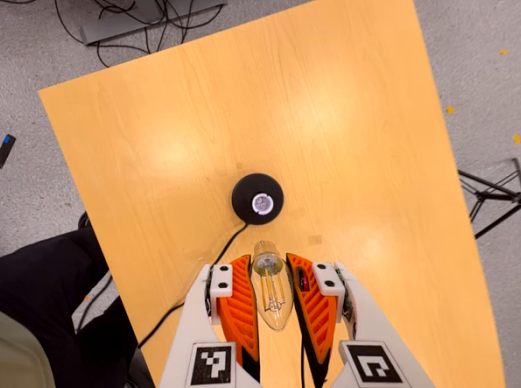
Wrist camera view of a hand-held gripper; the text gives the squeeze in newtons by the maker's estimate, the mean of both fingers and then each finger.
{"total": 22.8, "left": 25.1, "right": 20.5}